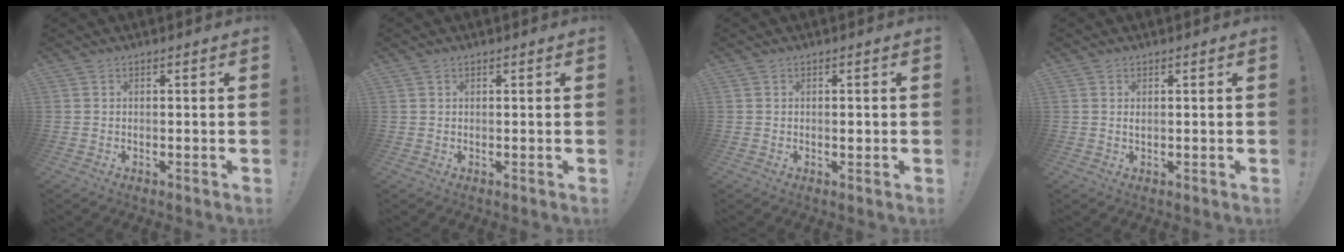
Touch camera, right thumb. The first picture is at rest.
{"total": 0.6, "force": [0.5, 0.3, 0.0], "torque": [0.005, -0.003, 0.009]}
{"total": 1.0, "force": [-0.2, 0.6, 0.7], "torque": [-0.001, -0.002, -0.007]}
{"total": 0.6, "force": [0.3, 0.3, 0.5], "torque": [-0.004, -0.002, 0.004]}